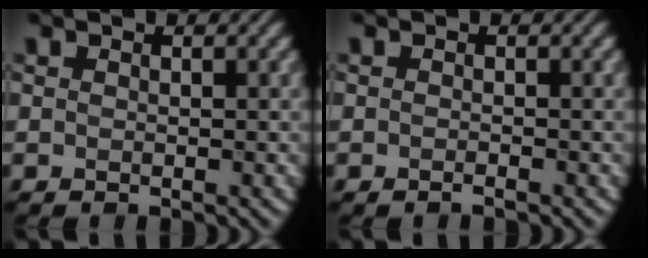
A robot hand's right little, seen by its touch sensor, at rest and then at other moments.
{"total": 0.7, "force": [-0.5, 0.1, 0.5], "torque": [-0.007, 0.000, -0.012]}